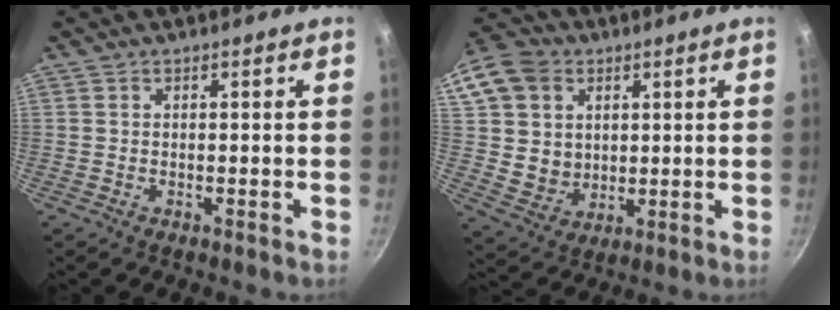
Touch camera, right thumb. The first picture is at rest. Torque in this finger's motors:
{"motor_torque": [-0.53, 0.67, 0.36, -0.33, 0.03]}